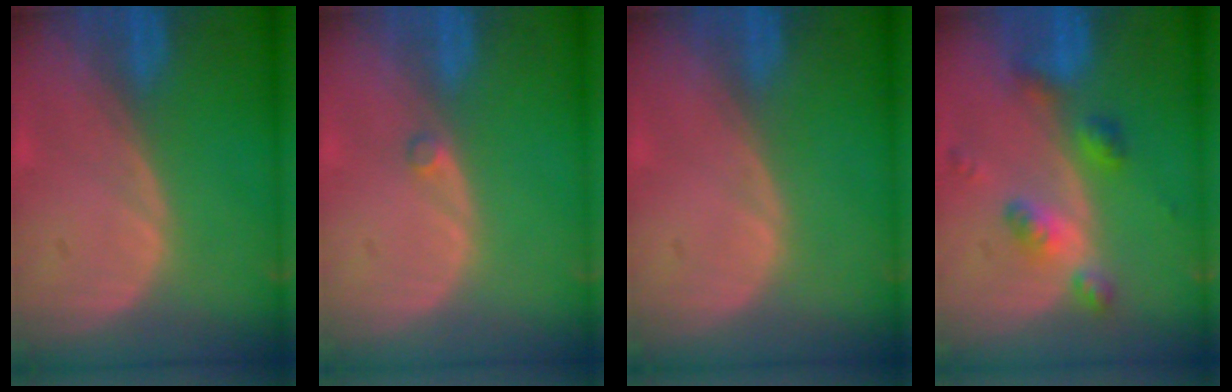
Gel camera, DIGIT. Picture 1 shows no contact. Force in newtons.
{"total": 0.7, "press": 0.7, "slide": 0.1}
{"total": 0.0}
{"total": 6.0, "press": 5.3, "slide": 2.8}